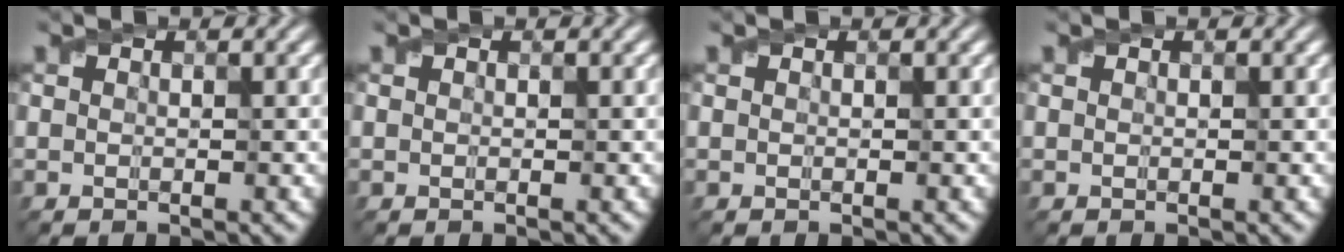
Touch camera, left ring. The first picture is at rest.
{"total": 0.0}
{"total": 0.0}
{"total": 0.0}